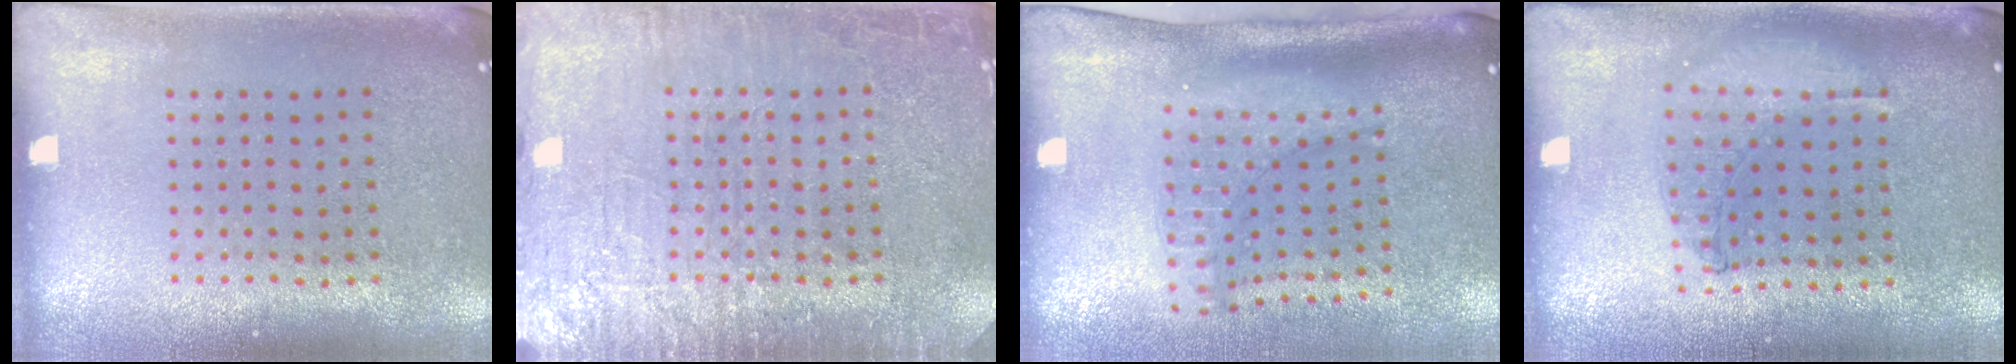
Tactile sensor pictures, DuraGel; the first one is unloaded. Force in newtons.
{"total": 5.7, "press": 5.7, "slide": 0.8}
{"total": 2.3, "press": 1.6, "slide": 1.6}
{"total": 0.9, "press": 0.9, "slide": 0.2}